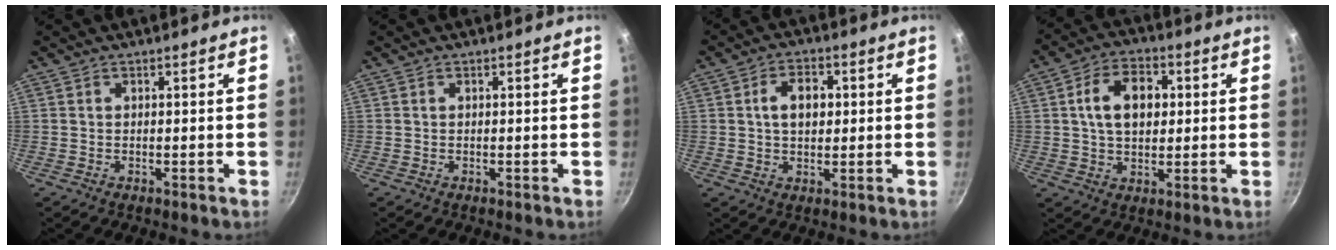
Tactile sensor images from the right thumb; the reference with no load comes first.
{"total": 0.0}
{"total": 6.5, "force": [0.9, 4.4, 4.6], "torque": [-0.056, 0.009, 0.012]}
{"total": 10.6, "force": [1.8, 7.2, 7.6], "torque": [-0.107, 0.011, 0.024]}